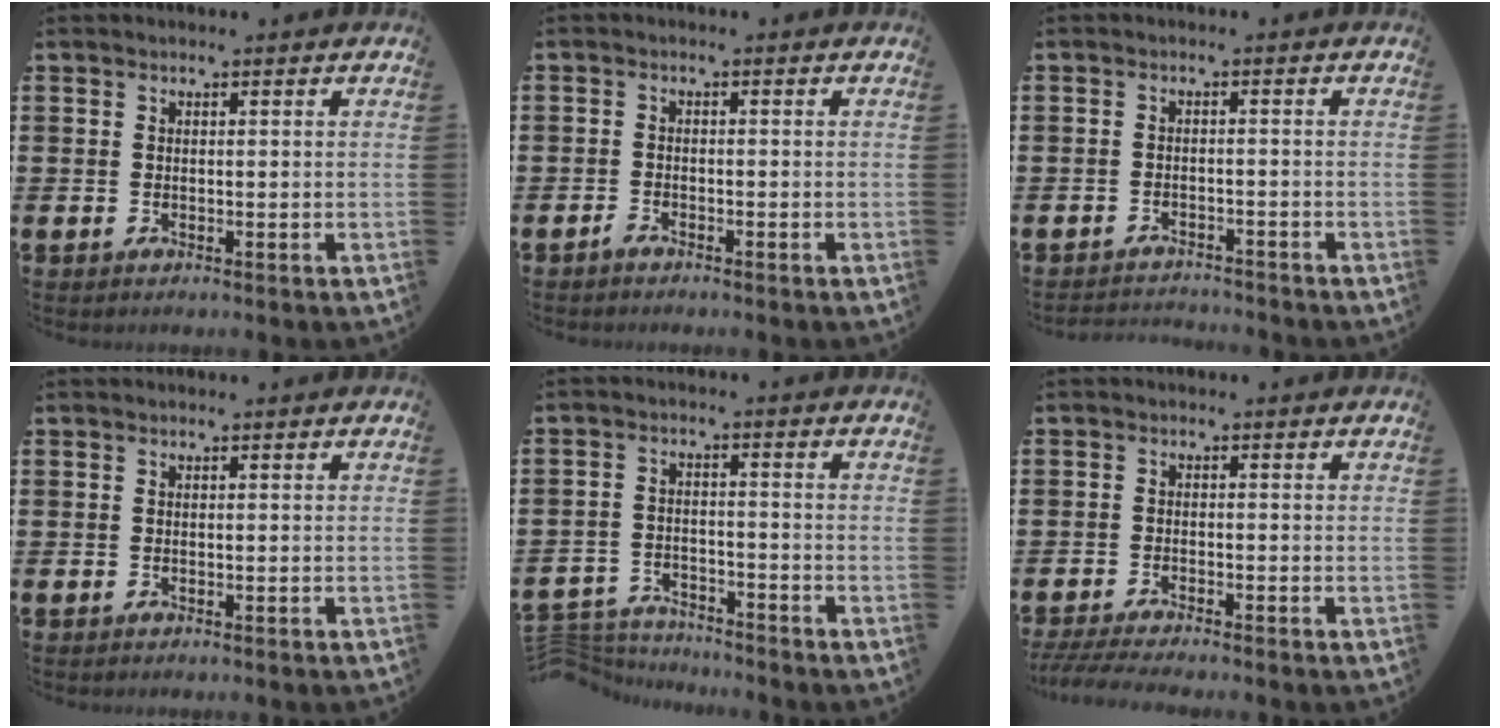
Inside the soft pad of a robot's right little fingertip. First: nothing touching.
{"total": 1.1, "force": [-1.0, 0.4, 0.3], "torque": [-0.008, 0.001, -0.021]}
{"total": 2.0, "force": [-2.0, 0.0, -0.2], "torque": [-0.002, 0.002, -0.044]}
{"total": 0.0}
{"total": 3.5, "force": [-3.5, 0.7, 0.0], "torque": [-0.013, -0.002, -0.077]}
{"total": 2.3, "force": [-2.1, 0.0, 0.8], "torque": [-0.020, -0.002, -0.043]}